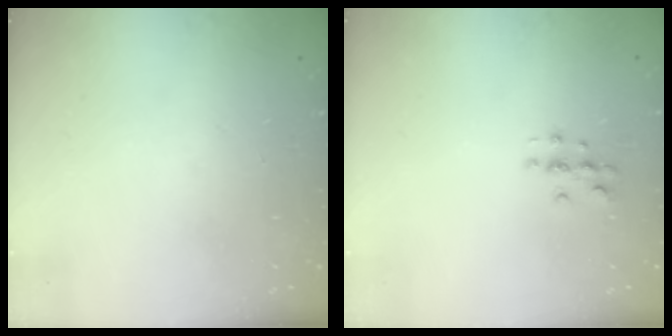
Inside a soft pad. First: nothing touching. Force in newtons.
{"total": 3.6, "press": 3.6, "slide": 0.5}